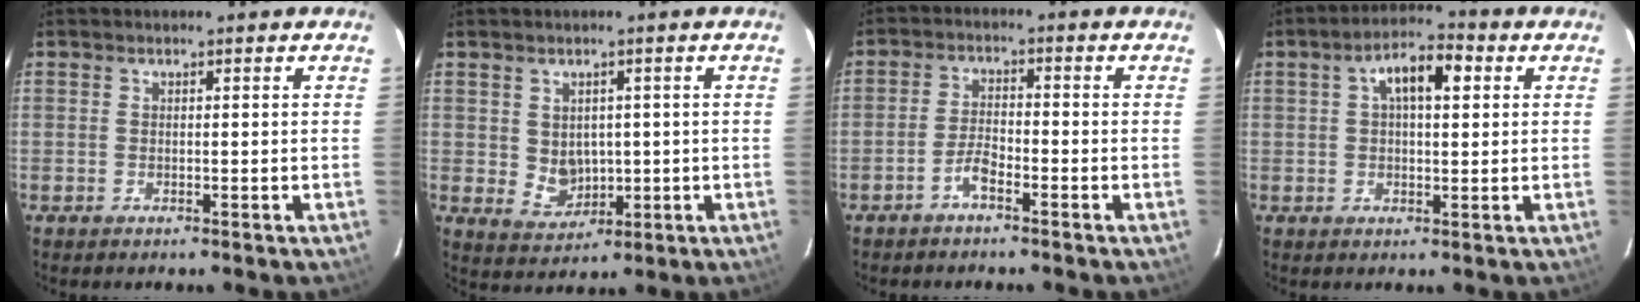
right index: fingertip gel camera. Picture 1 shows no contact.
{"total": 5.1, "force": [0.4, 4.5, 2.4], "torque": [-0.045, -0.001, 0.022]}
{"total": 3.4, "force": [-2.5, 0.9, 2.1], "torque": [-0.055, 0.007, -0.049]}
{"total": 7.5, "force": [2.2, 3.3, 6.4], "torque": [-0.105, 0.023, 0.034]}